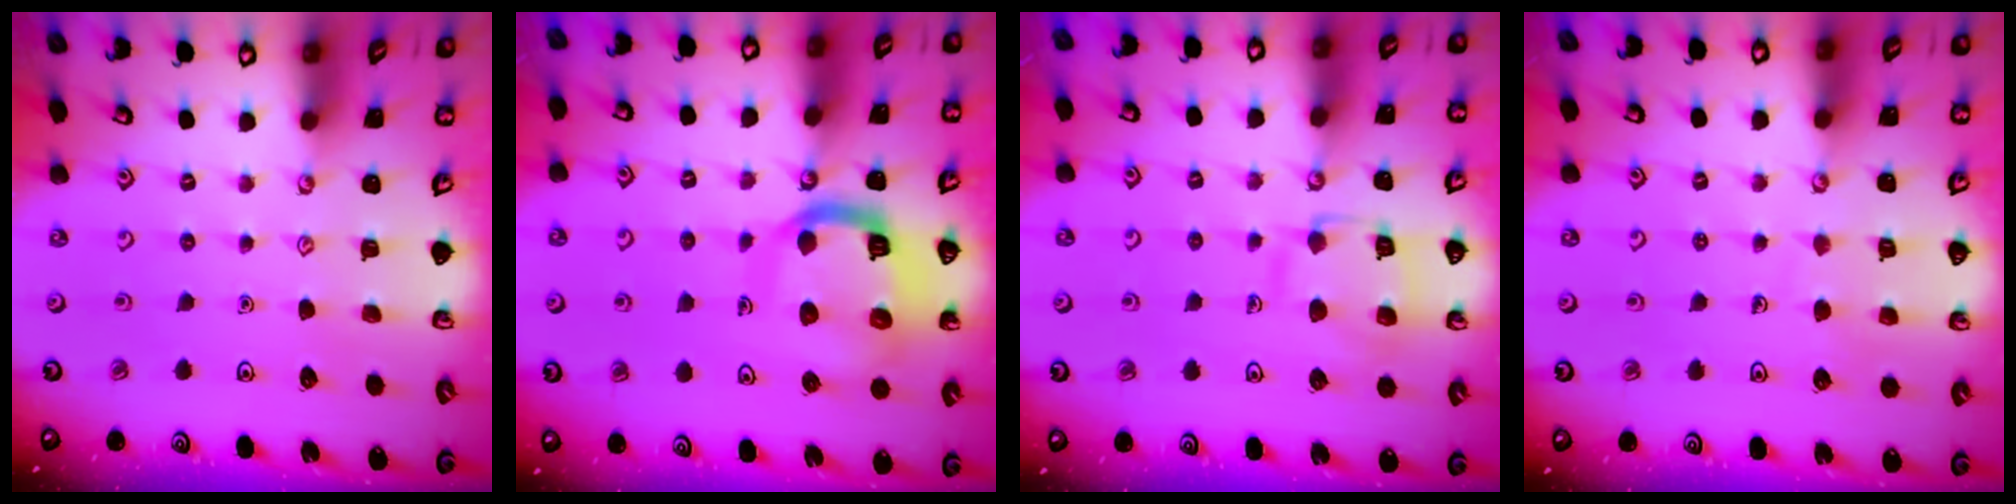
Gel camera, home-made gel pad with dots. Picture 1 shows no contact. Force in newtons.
{"total": 13.5, "press": 13.4, "slide": 1.6}
{"total": 11.2, "press": 11.2, "slide": 1.0}
{"total": 4.4, "press": 4.4, "slide": 0.3}